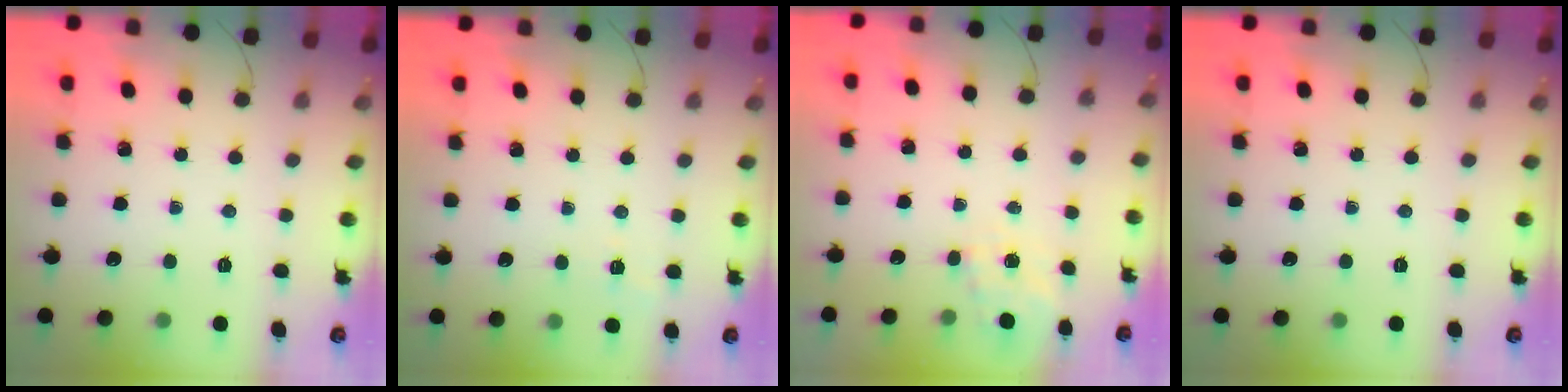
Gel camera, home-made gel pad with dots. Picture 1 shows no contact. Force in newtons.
{"total": 3.5, "press": 3.0, "slide": 1.8}
{"total": 6.7, "press": 6.5, "slide": 1.4}
{"total": 0.0}